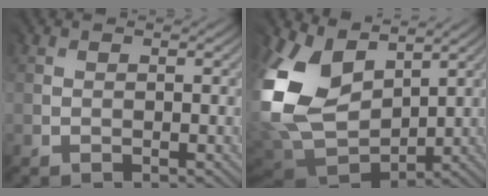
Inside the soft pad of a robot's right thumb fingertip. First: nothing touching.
{"total": 15.0, "force": [5.0, 11.0, 8.9], "torque": [-0.241, -0.001, 0.110]}